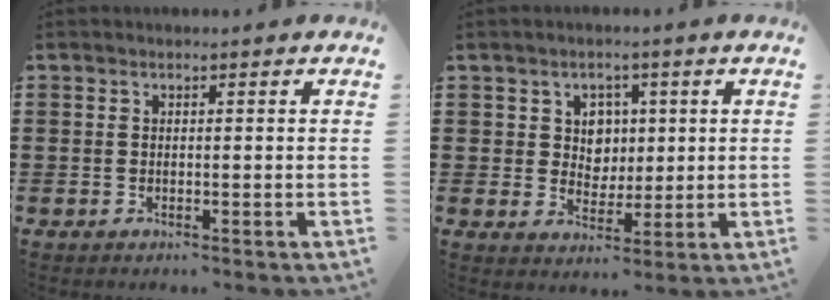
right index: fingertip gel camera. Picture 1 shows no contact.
{"total": 4.5, "force": [1.3, 4.1, 1.4], "torque": [-0.040, 0.010, 0.021]}